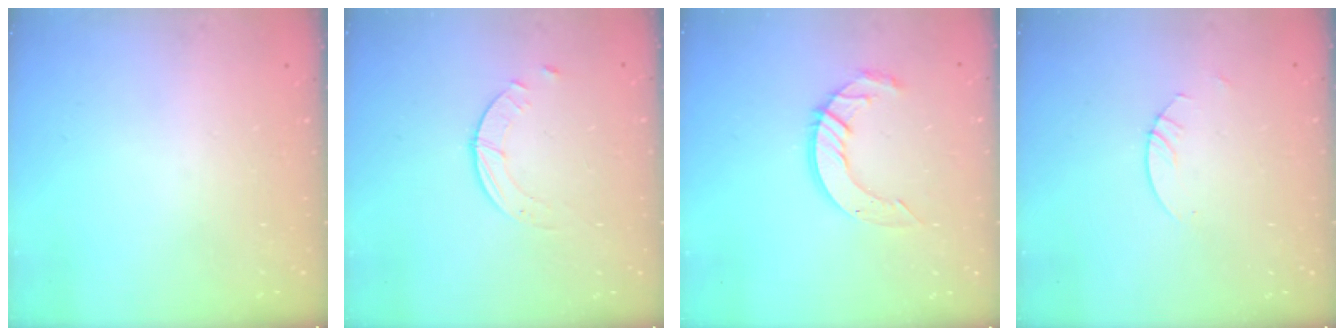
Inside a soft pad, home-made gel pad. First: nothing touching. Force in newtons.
{"total": 2.5, "press": 2.5, "slide": 0.3}
{"total": 9.8, "press": 9.8, "slide": 0.9}
{"total": 2.7, "press": 2.7, "slide": 0.2}